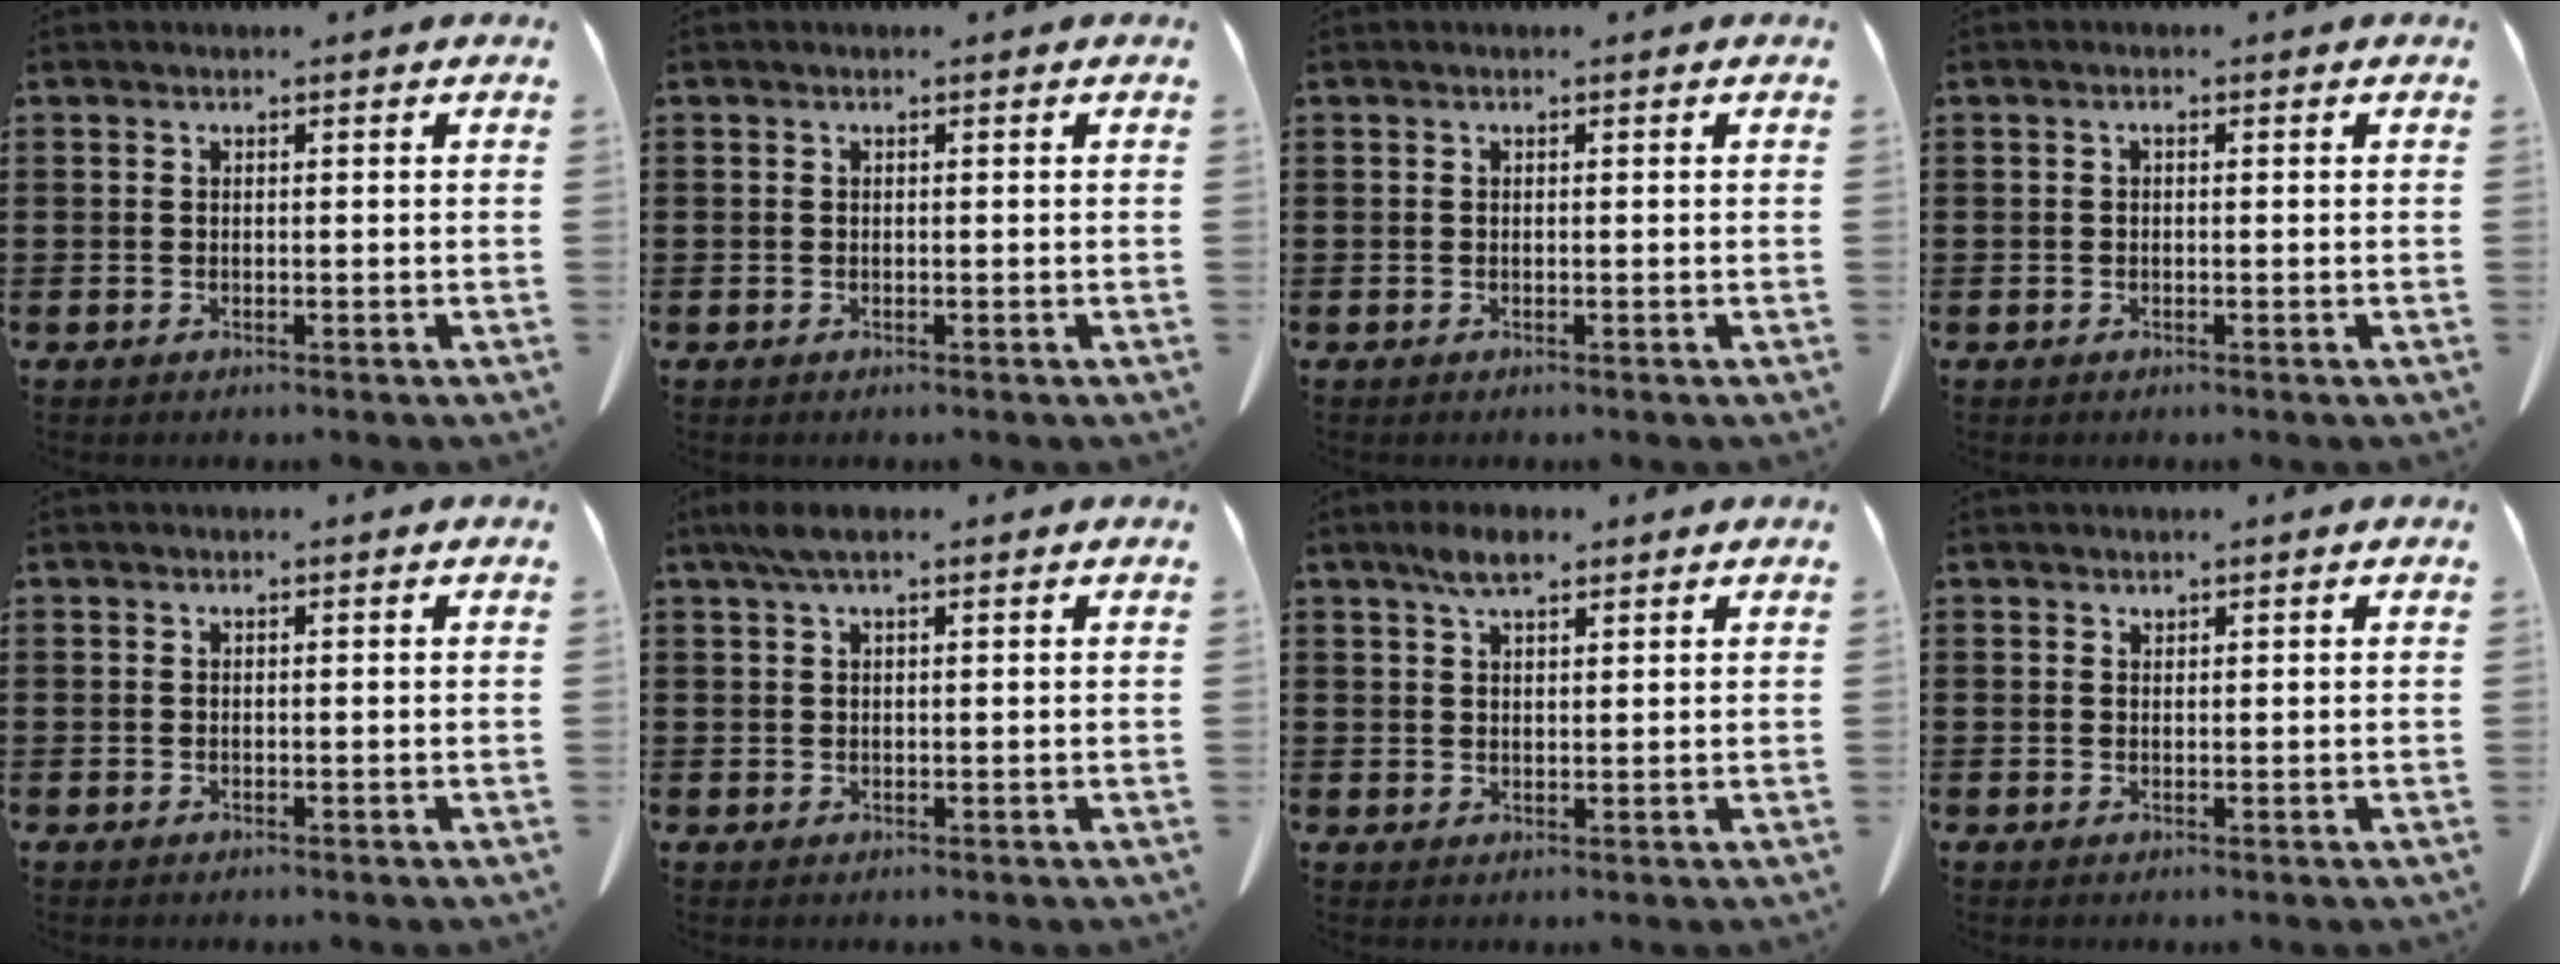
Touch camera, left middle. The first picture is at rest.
{"total": 0.0}
{"total": 0.0}
{"total": 0.7, "force": [-0.1, 0.1, 0.6], "torque": [-0.014, -0.005, 0.000]}
{"total": 0.0}
{"total": 2.8, "force": [1.5, 0.9, 2.2], "torque": [-0.048, 0.003, 0.029]}
{"total": 4.0, "force": [2.8, 1.4, 2.5], "torque": [-0.055, 0.003, 0.053]}
{"total": 0.7, "force": [0.7, 0.0, 0.0], "torque": [-0.002, -0.004, 0.017]}